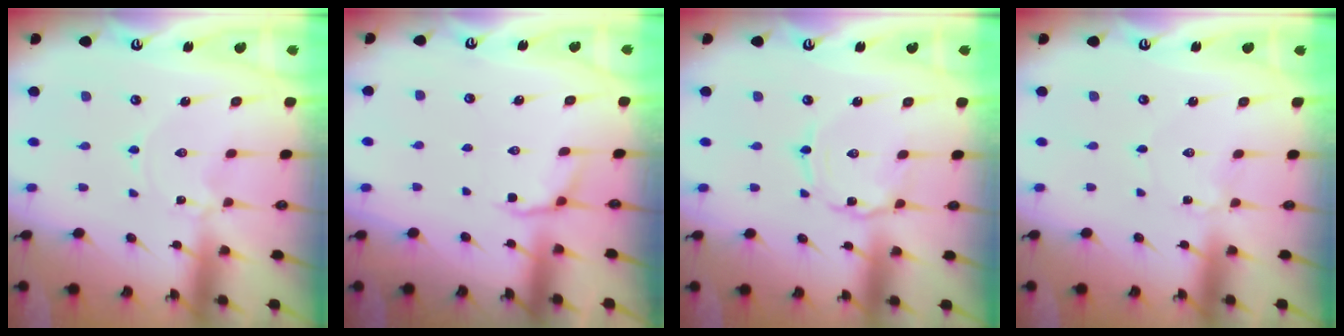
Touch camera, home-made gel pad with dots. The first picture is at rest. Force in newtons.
{"total": 2.8, "press": 2.0, "slide": 2.0}
{"total": 1.6, "press": 1.5, "slide": 0.2}
{"total": 0.7, "press": 0.7, "slide": 0.1}